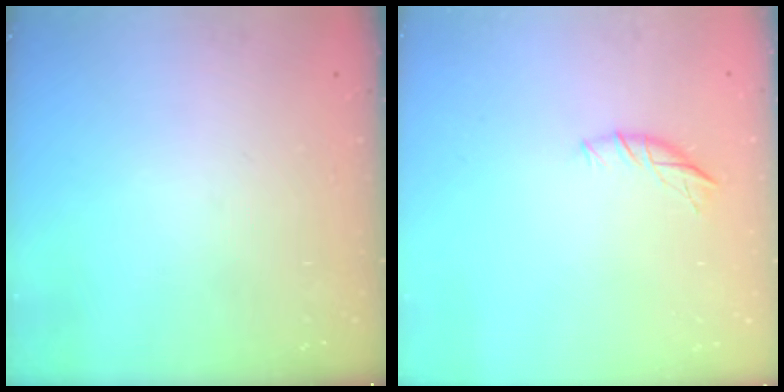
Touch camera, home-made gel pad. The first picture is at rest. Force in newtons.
{"total": 5.5, "press": 5.4, "slide": 0.7}